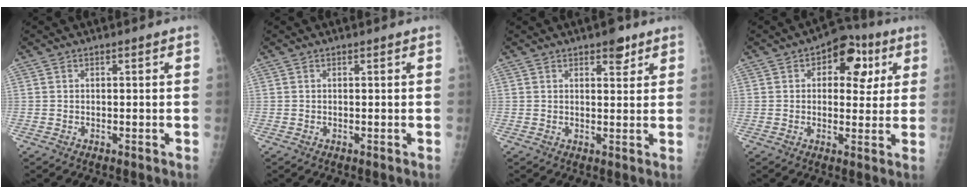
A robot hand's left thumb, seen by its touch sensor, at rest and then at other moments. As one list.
[{"total": 0.0}, {"total": 3.7, "force": [2.4, 1.8, 2.2], "torque": [-0.012, -0.011, 0.031]}, {"total": 10.3, "force": [3.5, 6.5, 7.2], "torque": [-0.040, 0.005, 0.038]}]